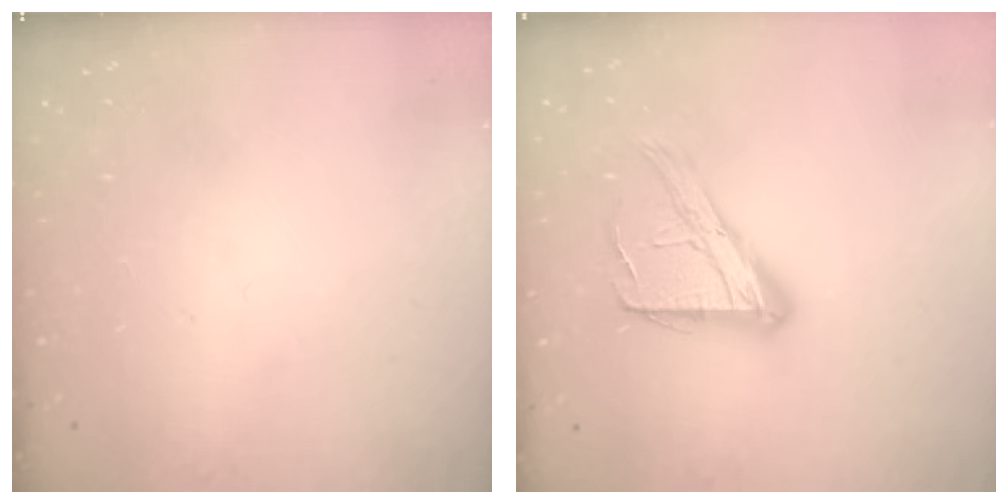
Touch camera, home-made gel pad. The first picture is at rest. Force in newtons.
{"total": 14.7, "press": 14.7, "slide": 1.1}